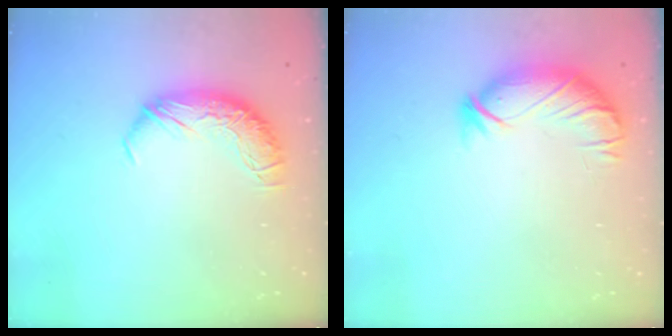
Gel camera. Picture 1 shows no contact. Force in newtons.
{"total": 3.8, "press": 3.2, "slide": 2.0}